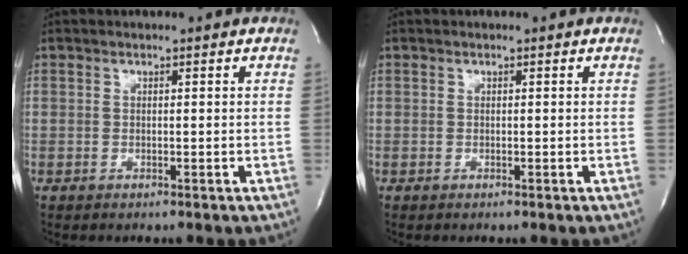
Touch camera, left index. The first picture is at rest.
{"total": 0.0}